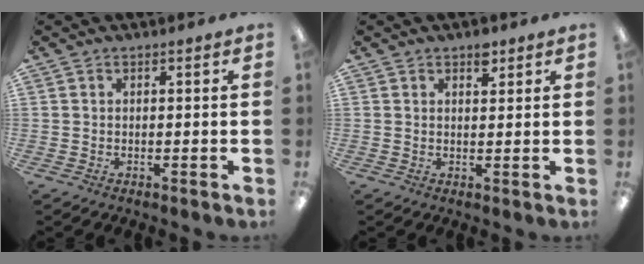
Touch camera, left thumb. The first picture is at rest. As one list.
[{"total": 3.1, "force": [2.1, 1.5, 1.6], "torque": [-0.001, -0.012, 0.032]}]